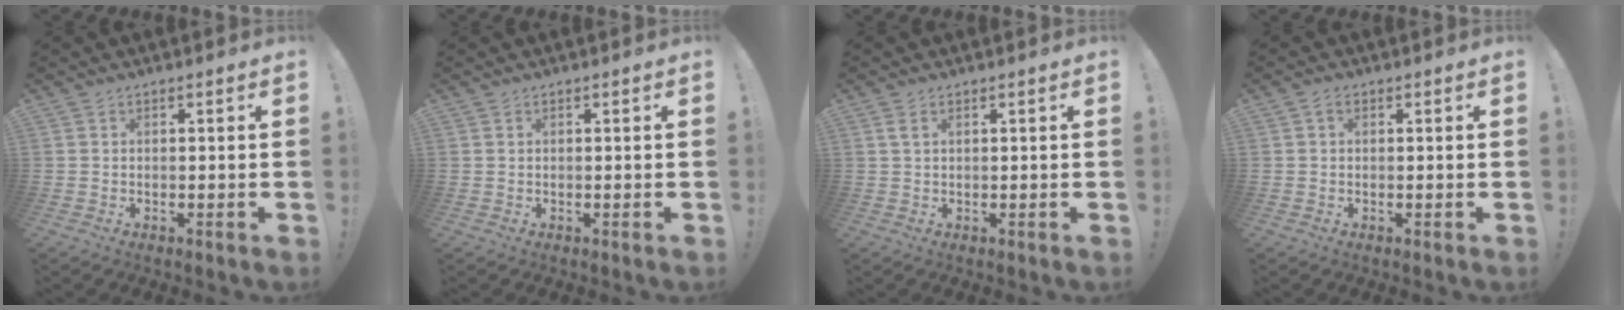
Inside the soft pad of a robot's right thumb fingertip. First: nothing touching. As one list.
[{"total": 0.0}, {"total": 2.0, "force": [0.9, 0.8, 1.6], "torque": [-0.032, 0.001, 0.015]}, {"total": 1.1, "force": [0.3, 0.8, 0.7], "torque": [-0.010, 0.002, 0.003]}]